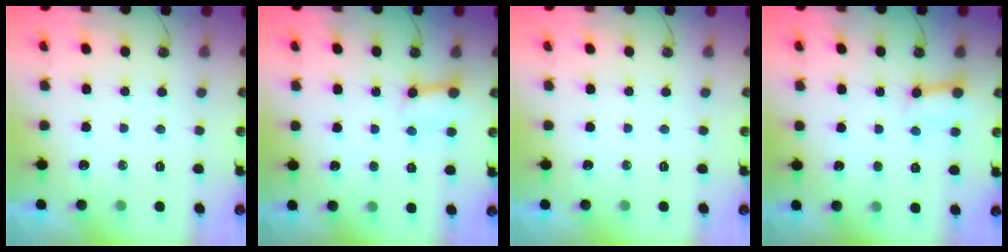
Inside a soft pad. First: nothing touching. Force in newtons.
{"total": 5.9, "press": 5.9, "slide": 0.3}
{"total": 0.0}
{"total": 5.9, "press": 5.9, "slide": 0.3}